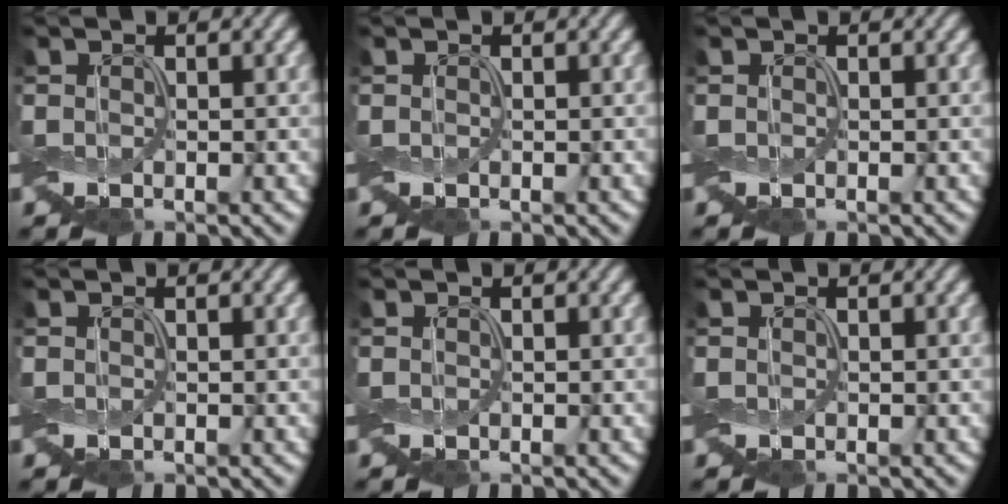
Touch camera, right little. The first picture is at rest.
{"total": 0.0}
{"total": 0.0}
{"total": 0.0}
{"total": 0.0}
{"total": 0.0}